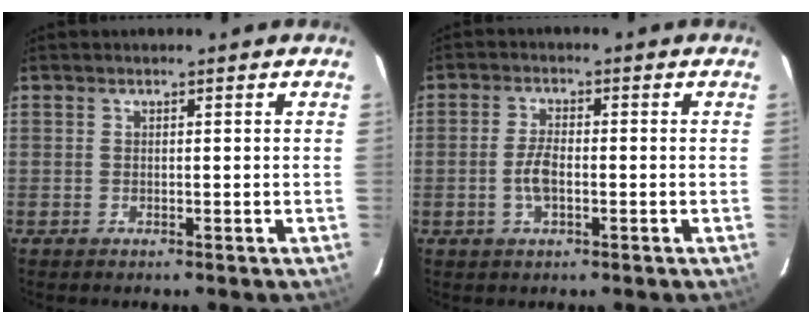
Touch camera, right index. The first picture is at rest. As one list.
[{"total": 4.0, "force": [-1.1, 1.8, 3.4], "torque": [-0.072, 0.002, -0.020]}]